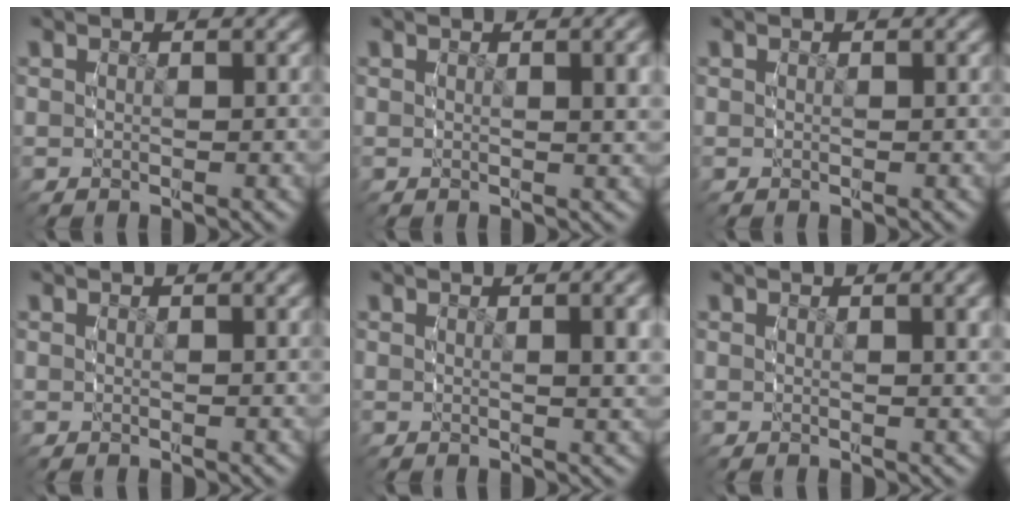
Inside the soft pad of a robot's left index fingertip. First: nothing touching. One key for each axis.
{"total": 1.4, "fx": 0.4, "fy": 0.0, "fz": 1.4, "tx": -0.017, "ty": -0.001, "tz": 0.006}
{"total": 0.0}
{"total": 0.0}
{"total": 1.7, "fx": 0.3, "fy": 0.0, "fz": 1.7, "tx": -0.023, "ty": -0.002, "tz": 0.007}
{"total": 0.9, "fx": 0.3, "fy": 0.0, "fz": 0.9, "tx": -0.011, "ty": -0.001, "tz": 0.006}